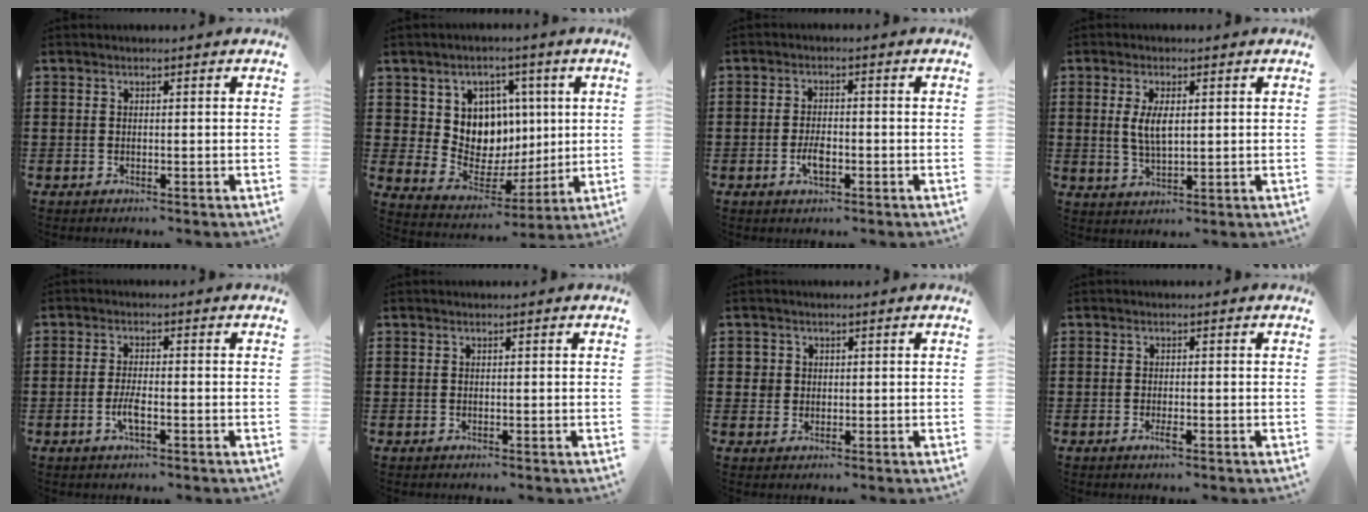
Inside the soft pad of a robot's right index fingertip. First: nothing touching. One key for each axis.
{"total": 9.0, "fx": 2.7, "fy": 8.2, "fz": 2.6, "tx": -0.069, "ty": -0.029, "tz": 0.056}
{"total": 3.2, "fx": -1.1, "fy": 1.3, "fz": 2.7, "tx": -0.064, "ty": -0.004, "tz": -0.024}
{"total": 4.4, "fx": 0.7, "fy": 1.9, "fz": 4.0, "tx": -0.081, "ty": 0.007, "tz": 0.011}
{"total": 3.1, "fx": -1.2, "fy": 0.7, "fz": 2.8, "tx": -0.063, "ty": -0.006, "tz": -0.025}
{"total": 0.0}
{"total": 2.1, "fx": 0.4, "fy": 2.0, "fz": 0.3, "tx": -0.016, "ty": 0.010, "tz": 0.005}
{"total": 1.5, "fx": -0.7, "fy": 0.2, "fz": 1.3, "tx": -0.033, "ty": -0.007, "tz": -0.014}